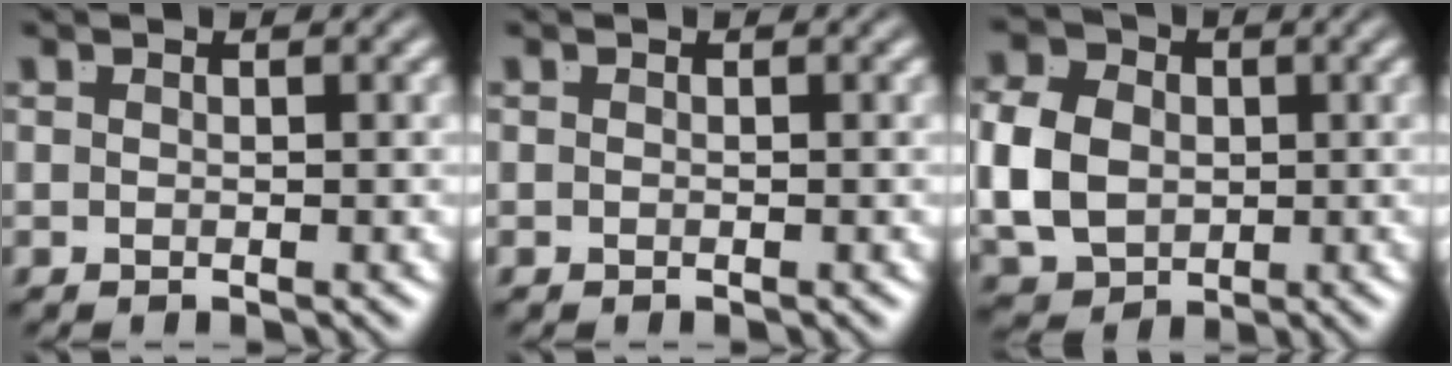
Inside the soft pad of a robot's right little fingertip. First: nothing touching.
{"total": 0.0}
{"total": 8.3, "force": [-0.6, 7.1, 4.1], "torque": [-0.101, -0.036, 0.003]}